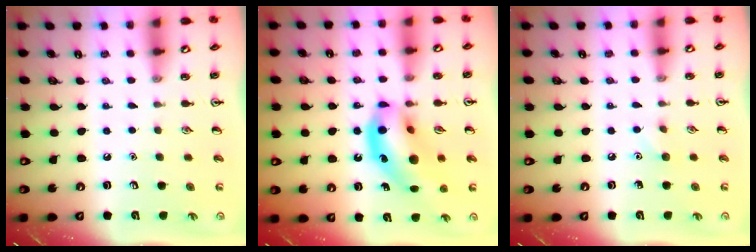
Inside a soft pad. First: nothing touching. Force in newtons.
{"total": 16.0, "press": 15.4, "slide": 4.2}
{"total": 4.7, "press": 4.4, "slide": 1.5}